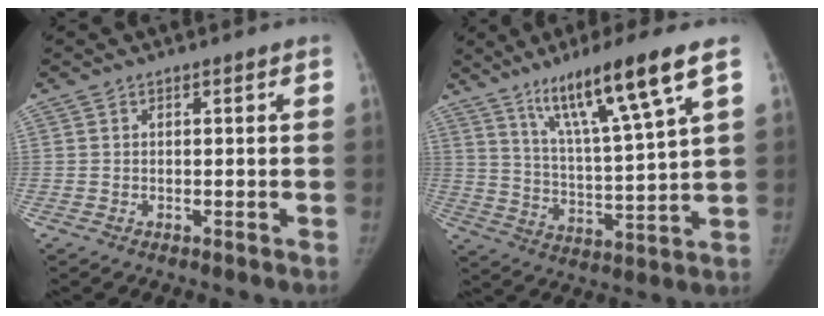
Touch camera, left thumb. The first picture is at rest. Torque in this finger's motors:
{"motor_torque": [0.74, -0.35, 1.10, -1.01, 0.10]}